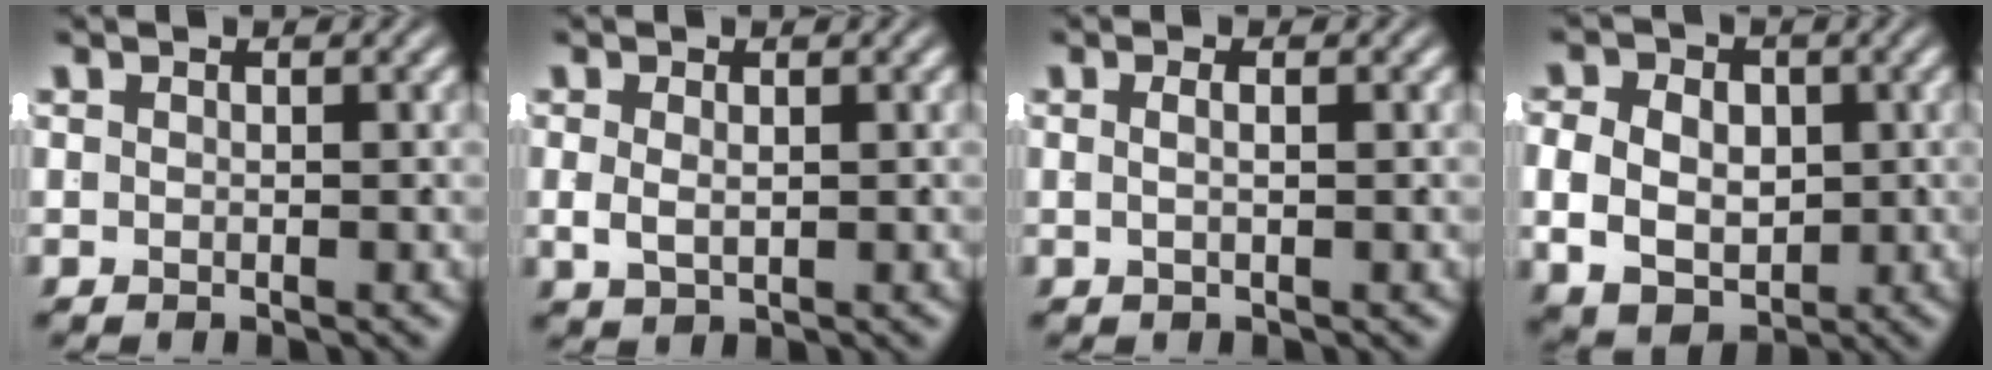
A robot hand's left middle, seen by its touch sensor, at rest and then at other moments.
{"total": 1.4, "force": [0.2, 0.9, 1.1], "torque": [-0.027, -0.005, 0.014]}
{"total": 1.2, "force": [-0.2, -0.5, 1.0], "torque": [-0.015, 0.004, -0.003]}
{"total": 7.7, "force": [-1.2, 6.3, 4.3], "torque": [-0.078, -0.020, -0.009]}